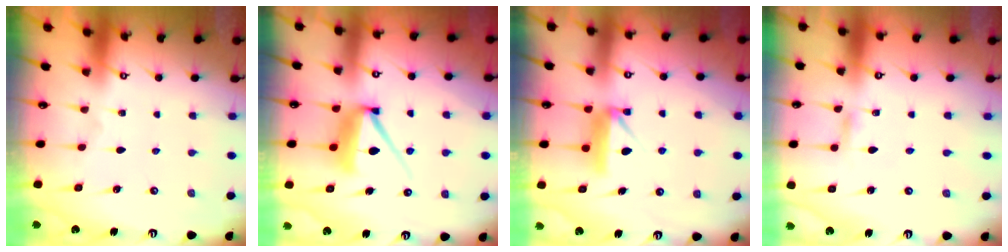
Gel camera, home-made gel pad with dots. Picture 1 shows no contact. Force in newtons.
{"total": 9.1, "press": 9.0, "slide": 0.9}
{"total": 8.7, "press": 8.7, "slide": 0.5}
{"total": 2.7, "press": 2.7, "slide": 0.2}